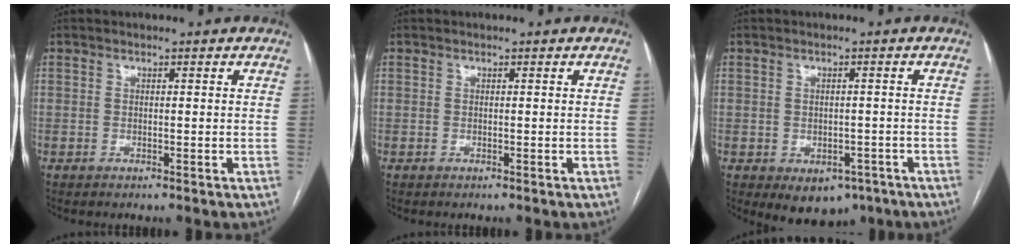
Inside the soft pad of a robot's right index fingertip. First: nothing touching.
{"total": 0.0}
{"total": 5.9, "force": [-3.2, 4.2, 2.7], "torque": [-0.023, 0.003, -0.031]}